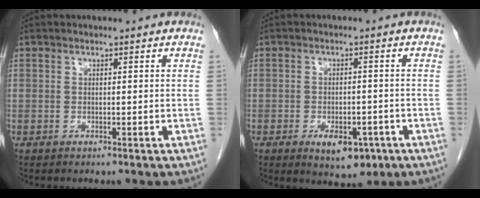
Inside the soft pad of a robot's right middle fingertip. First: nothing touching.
{"total": 6.3, "force": [-3.3, 3.2, 4.3], "torque": [-0.060, -0.001, -0.038]}